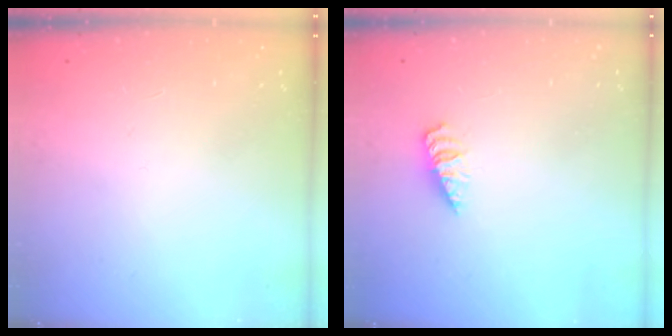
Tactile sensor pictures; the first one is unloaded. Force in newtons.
{"total": 1.8, "press": 1.7, "slide": 0.4}